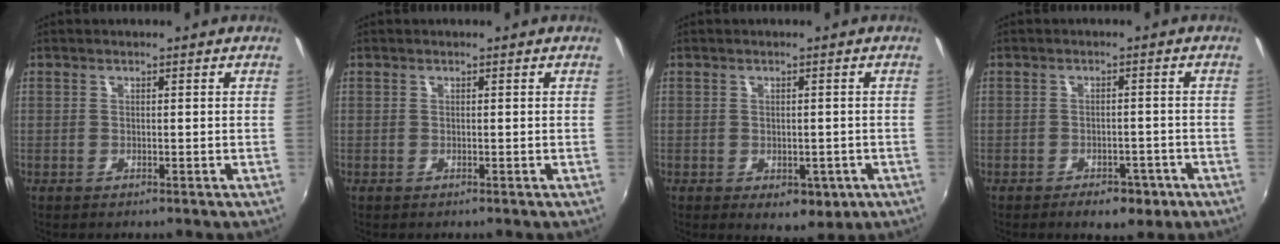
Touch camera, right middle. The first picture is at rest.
{"total": 0.0}
{"total": 5.5, "force": [-2.3, 3.4, 3.6], "torque": [-0.054, -0.016, -0.025]}
{"total": 5.7, "force": [-3.8, 3.1, 3.0], "torque": [-0.061, -0.003, -0.042]}